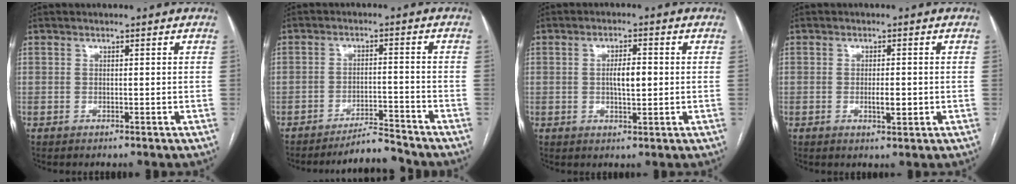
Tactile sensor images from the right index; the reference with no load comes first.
{"total": 5.1, "force": [-5.0, -0.2, 0.5], "torque": [-0.003, -0.003, -0.083]}
{"total": 4.1, "force": [0.1, 1.2, 3.9], "torque": [-0.067, 0.004, 0.002]}
{"total": 2.7, "force": [-0.5, 0.8, 2.6], "torque": [-0.046, -0.002, -0.005]}